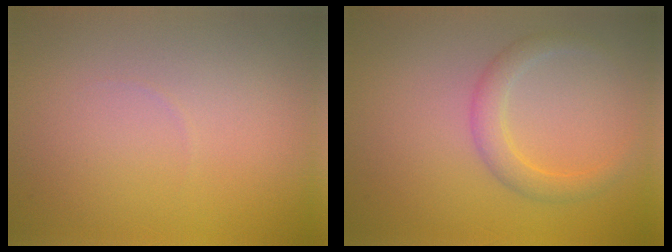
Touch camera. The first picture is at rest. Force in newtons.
{"total": 2.4, "press": 2.4, "slide": 0.1}